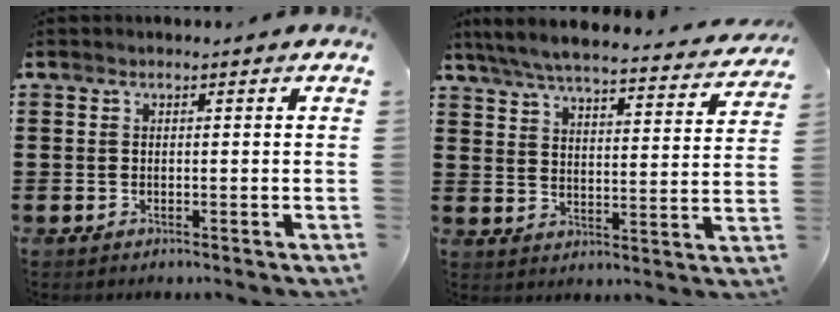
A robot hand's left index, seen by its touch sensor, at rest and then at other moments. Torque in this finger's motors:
{"motor_torque": [1.60, -0.53, 0.36, 0.09]}